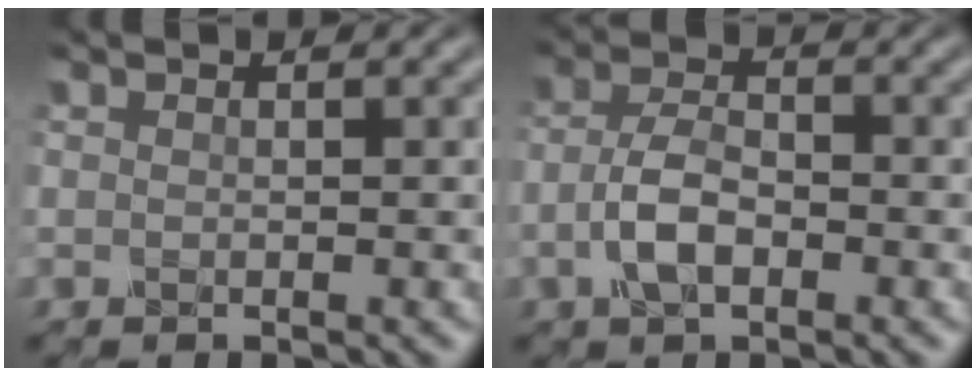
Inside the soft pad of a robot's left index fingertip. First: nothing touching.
{"total": 3.7, "force": [-1.2, 1.8, 3.0], "torque": [-0.062, 0.003, -0.030]}